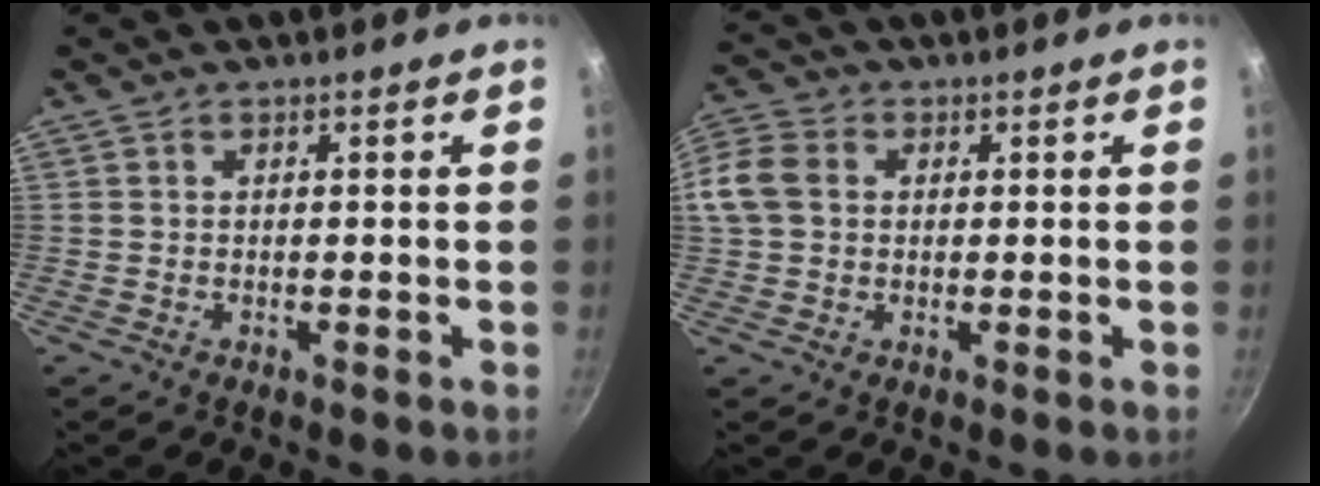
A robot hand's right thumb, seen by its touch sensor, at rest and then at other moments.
{"total": 14.4, "force": [2.0, 12.0, 7.8], "torque": [-0.199, 0.036, 0.027]}